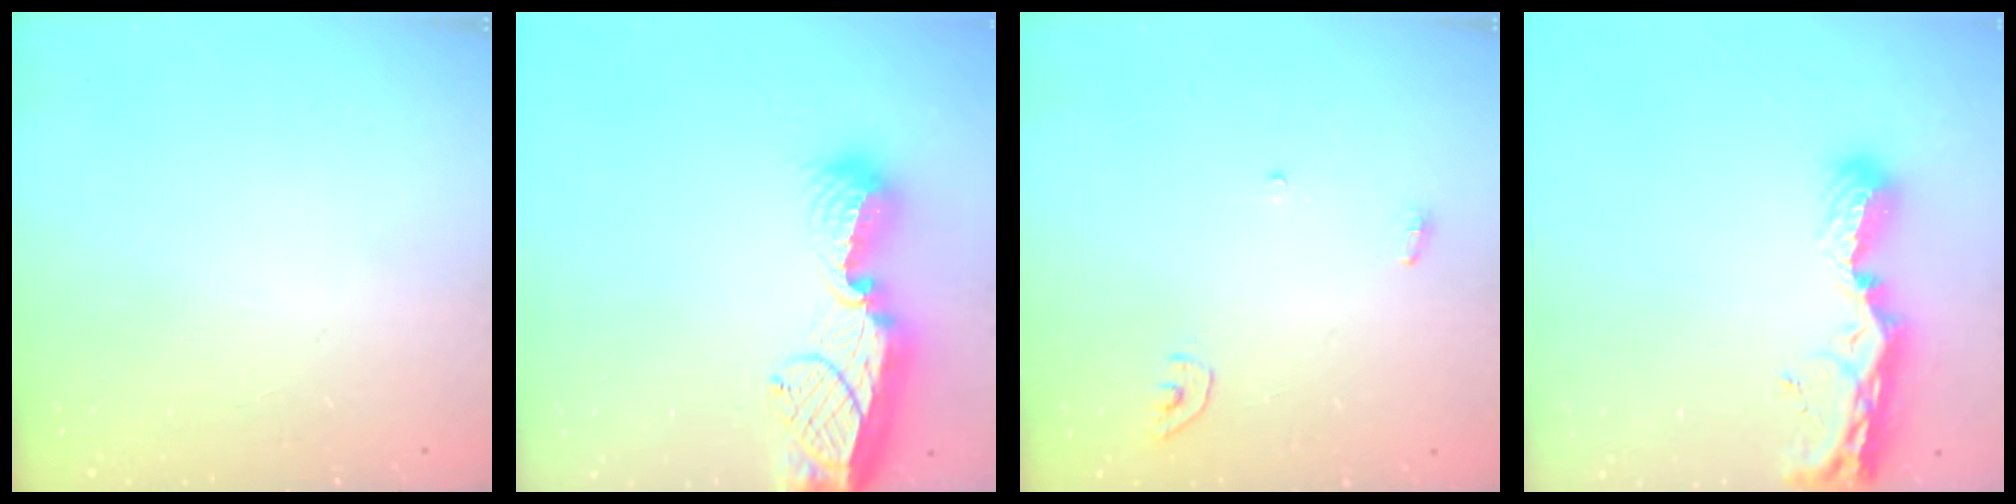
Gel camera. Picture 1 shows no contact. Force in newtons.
{"total": 14.7, "press": 14.7, "slide": 1.1}
{"total": 3.4, "press": 3.4, "slide": 0.3}
{"total": 10.3, "press": 10.2, "slide": 1.2}